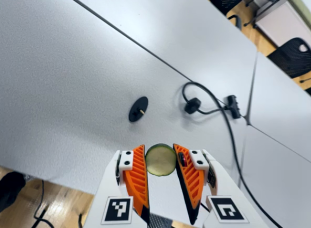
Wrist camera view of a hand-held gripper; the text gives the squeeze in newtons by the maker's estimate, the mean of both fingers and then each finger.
{"total": 10.3, "left": 10.8, "right": 9.8}